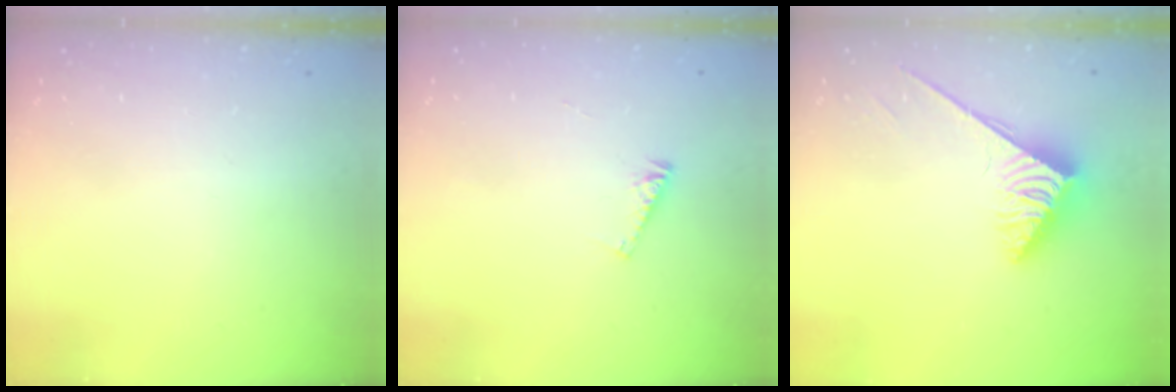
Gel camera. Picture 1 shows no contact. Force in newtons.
{"total": 4.1, "press": 4.1, "slide": 0.2}
{"total": 3.8, "press": 3.7, "slide": 0.6}